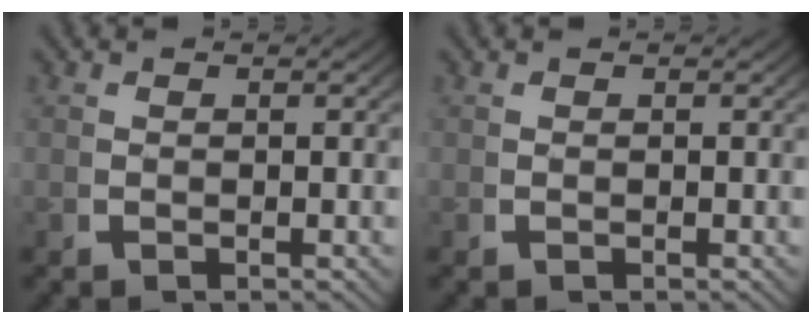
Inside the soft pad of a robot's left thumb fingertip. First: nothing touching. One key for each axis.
{"total": 0.0}